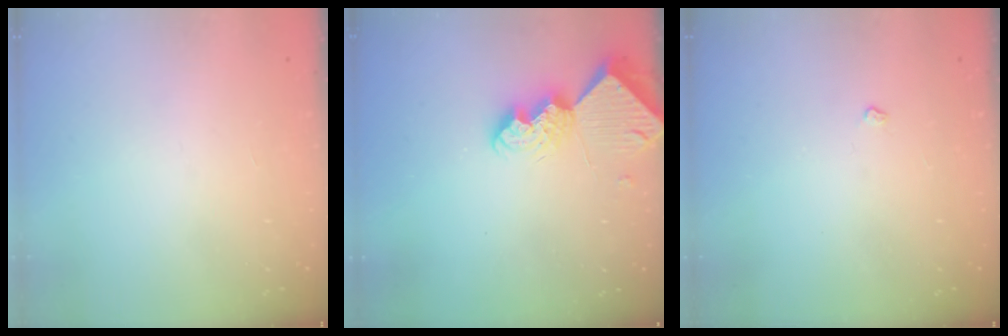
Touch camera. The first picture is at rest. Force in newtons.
{"total": 8.5, "press": 8.4, "slide": 0.7}
{"total": 3.2, "press": 3.2, "slide": 0.5}